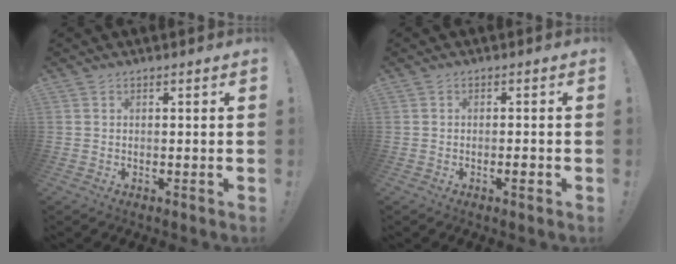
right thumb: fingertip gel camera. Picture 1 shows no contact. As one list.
[{"total": 2.2, "force": [-0.9, 0.4, 2.0], "torque": [-0.019, -0.001, -0.017]}]